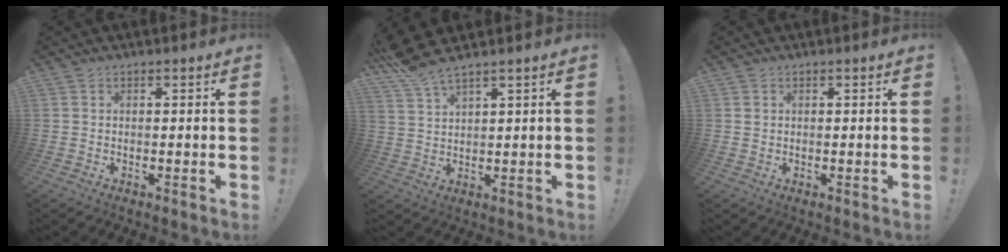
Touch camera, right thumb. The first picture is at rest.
{"total": 5.9, "force": [5.2, 0.4, 2.8], "torque": [-0.064, -0.028, 0.097]}
{"total": 0.8, "force": [0.6, 0.6, 0.2], "torque": [0.004, -0.002, 0.010]}